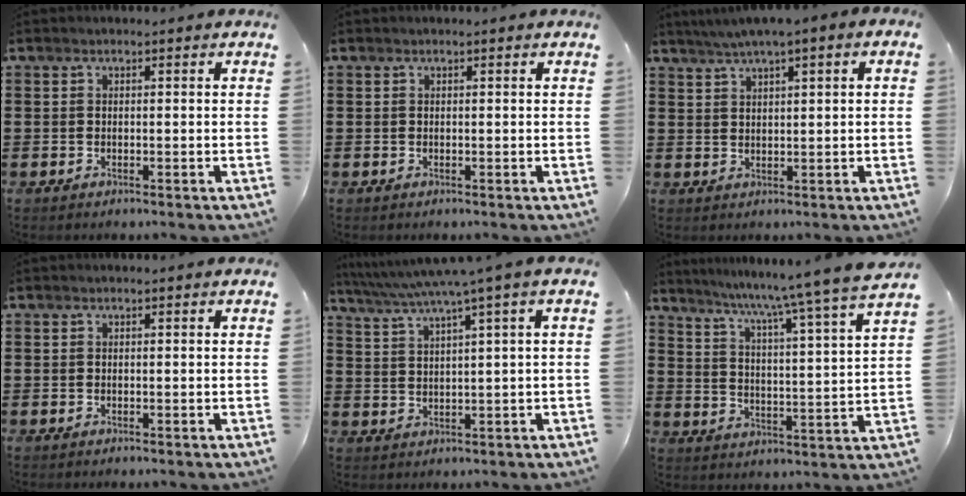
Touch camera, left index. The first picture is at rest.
{"total": 0.0}
{"total": 2.5, "force": [1.5, 0.0, 2.0], "torque": [-0.040, 0.000, 0.026]}
{"total": 0.0}
{"total": 4.8, "force": [2.8, -0.8, 3.9], "torque": [-0.084, -0.020, 0.042]}
{"total": 6.9, "force": [5.8, -1.9, 3.3], "torque": [-0.080, -0.058, 0.084]}